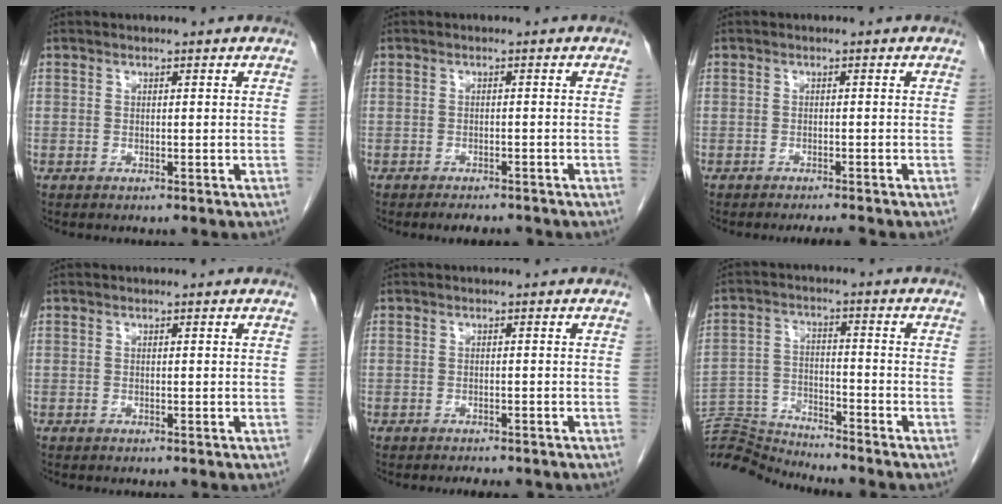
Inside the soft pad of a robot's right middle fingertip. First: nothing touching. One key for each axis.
{"total": 3.2, "fx": -2.9, "fy": 0.8, "fz": 1.1, "tx": -0.014, "ty": -0.004, "tz": -0.037}
{"total": 2.6, "fx": -2.5, "fy": -0.3, "fz": 0.9, "tx": -0.010, "ty": -0.006, "tz": -0.034}
{"total": 0.0}
{"total": 3.0, "fx": -2.6, "fy": 0.7, "fz": 1.2, "tx": -0.018, "ty": -0.005, "tz": -0.029}
{"total": 11.1, "fx": -11.1, "fy": -1.0, "fz": 0.2, "tx": -0.006, "ty": 0.017, "tz": -0.209}